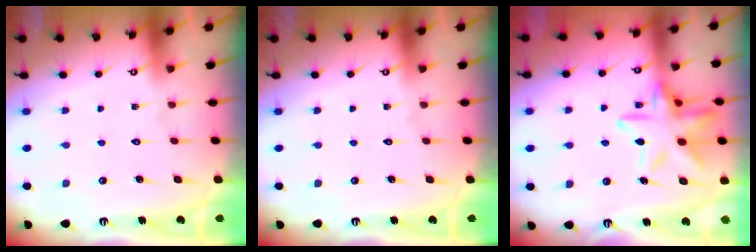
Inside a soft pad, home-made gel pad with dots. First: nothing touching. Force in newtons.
{"total": 0.0}
{"total": 15.3, "press": 15.2, "slide": 1.2}